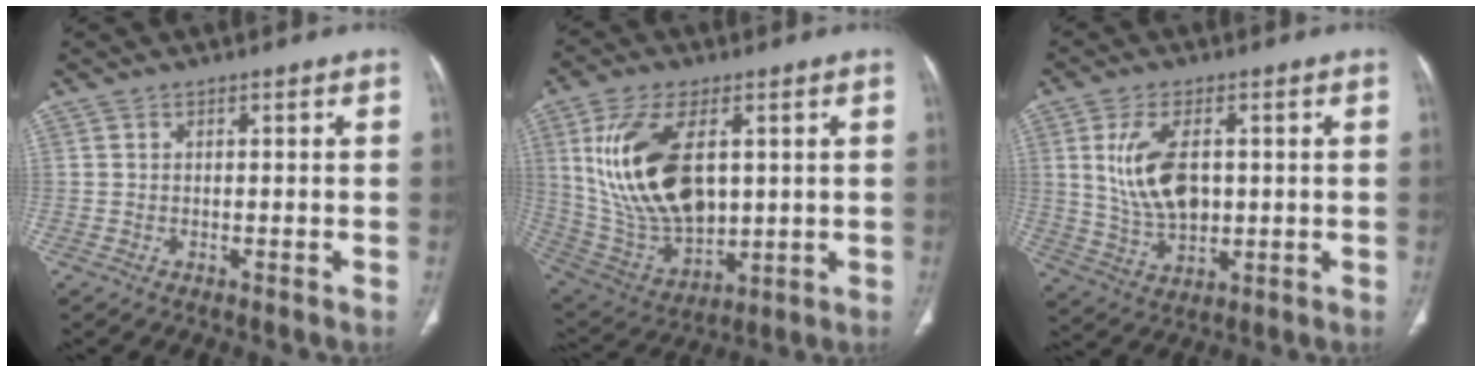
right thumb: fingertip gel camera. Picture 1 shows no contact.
{"total": 20.6, "force": [4.2, 11.4, 16.7], "torque": [-0.315, -0.018, 0.096]}
{"total": 11.3, "force": [1.8, 6.5, 9.1], "torque": [-0.168, -0.008, 0.046]}